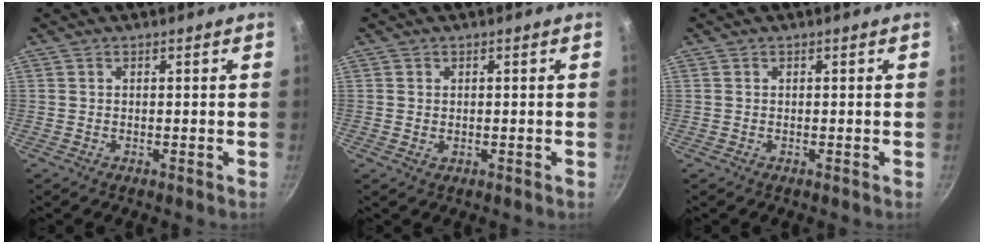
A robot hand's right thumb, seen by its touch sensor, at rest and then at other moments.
{"total": 0.9, "force": [0.2, 0.8, 0.3], "torque": [-0.002, -0.005, 0.002]}
{"total": 0.0}